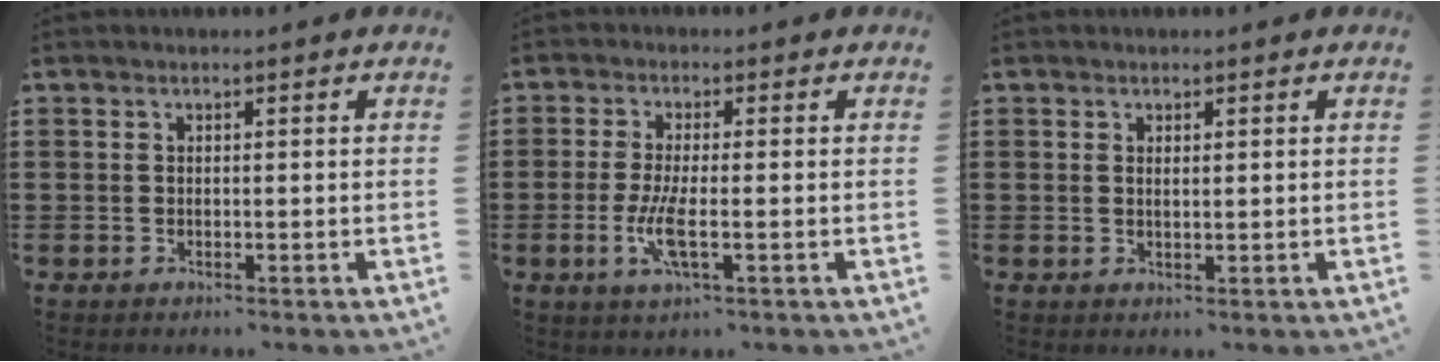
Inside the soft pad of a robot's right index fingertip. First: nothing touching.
{"total": 5.6, "force": [-1.4, 1.1, 5.3], "torque": [-0.117, -0.012, -0.031]}
{"total": 0.7, "force": [0.3, 0.2, 0.6], "torque": [-0.012, 0.003, 0.006]}